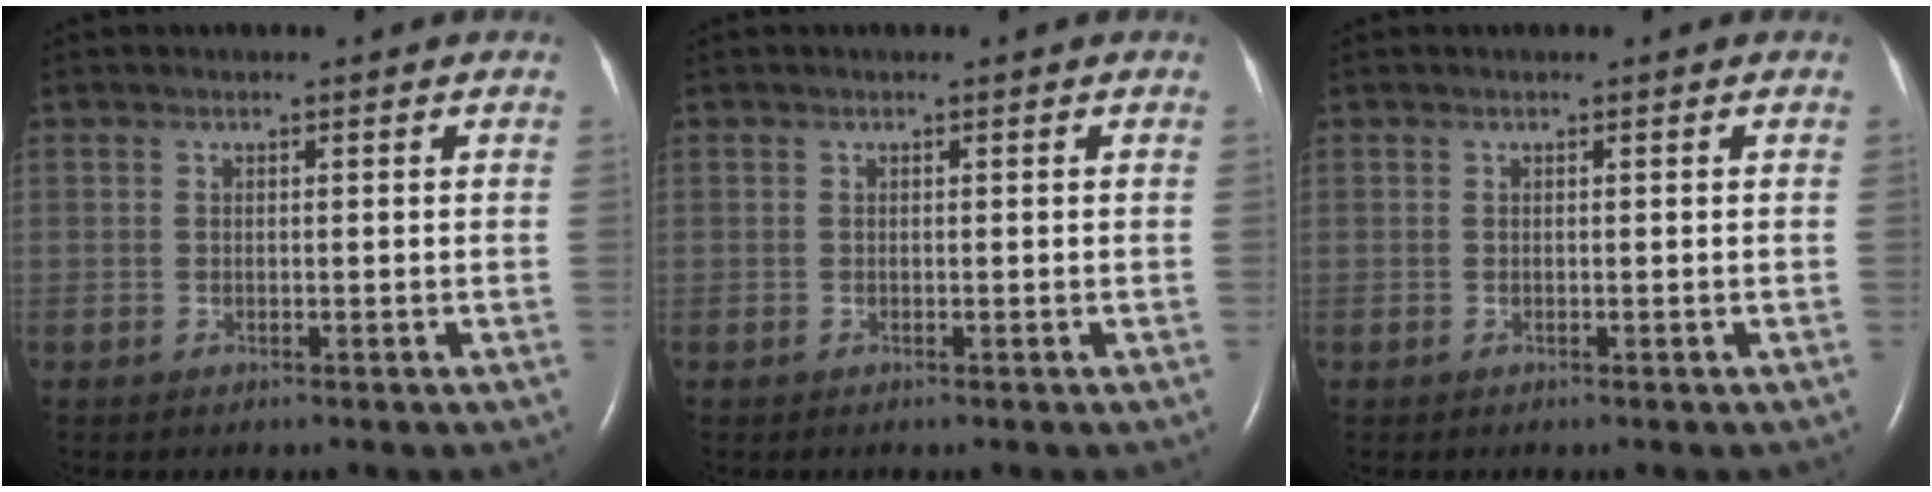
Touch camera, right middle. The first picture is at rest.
{"total": 0.0}
{"total": 0.0}